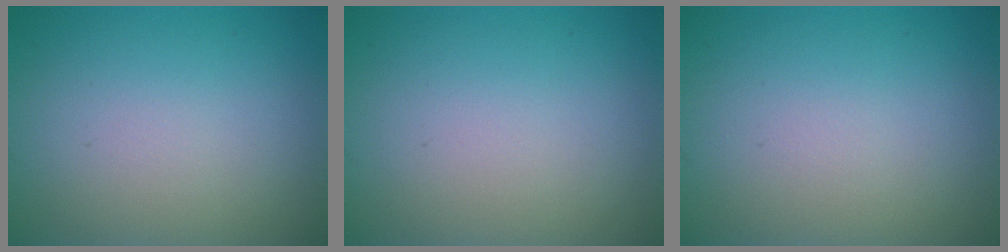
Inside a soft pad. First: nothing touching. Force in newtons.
{"total": 0.0}
{"total": 0.0}